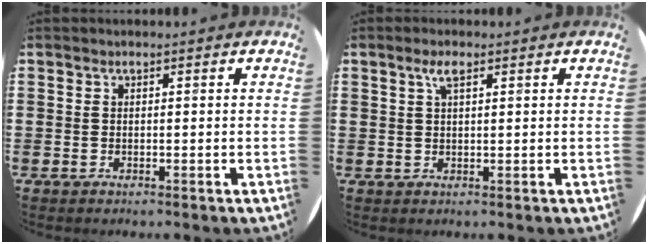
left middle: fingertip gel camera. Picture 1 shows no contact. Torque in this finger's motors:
{"motor_torque": [0.77, -0.34, 0.04, 0.06]}